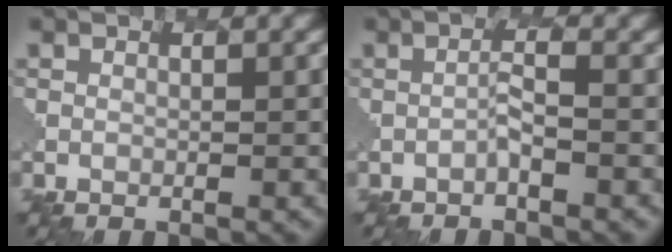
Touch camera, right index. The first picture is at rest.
{"total": 1.1, "force": [-0.8, -0.6, -0.6], "torque": [-0.032, 0.009, -0.038]}